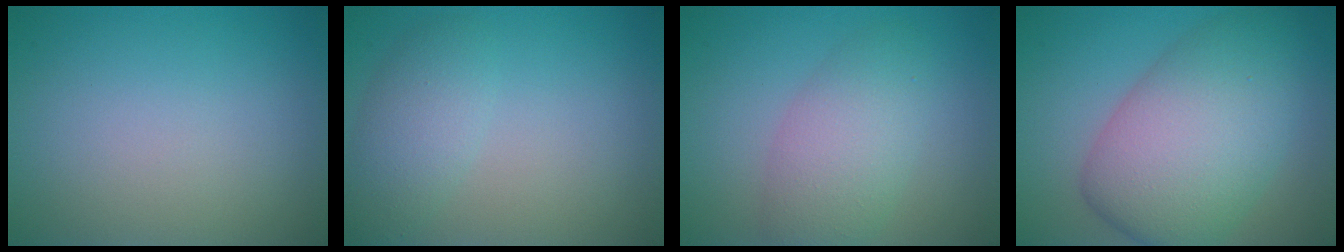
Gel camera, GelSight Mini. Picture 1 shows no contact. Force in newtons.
{"total": 3.0, "press": 3.0, "slide": 0.1}
{"total": 4.5, "press": 4.5, "slide": 0.1}
{"total": 9.8, "press": 9.8, "slide": 0.2}